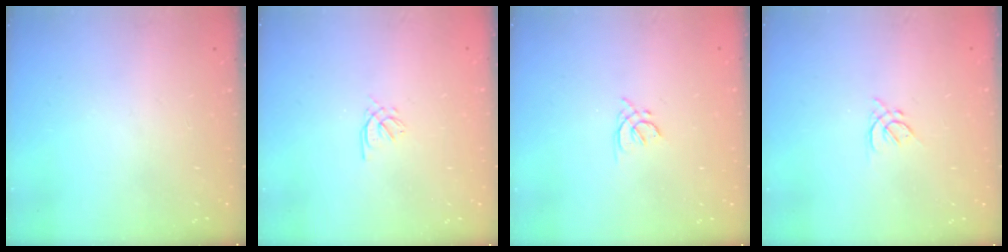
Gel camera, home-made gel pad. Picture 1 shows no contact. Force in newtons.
{"total": 0.9, "press": 0.8, "slide": 0.5}
{"total": 1.8, "press": 1.7, "slide": 0.5}
{"total": 1.3, "press": 1.2, "slide": 0.5}